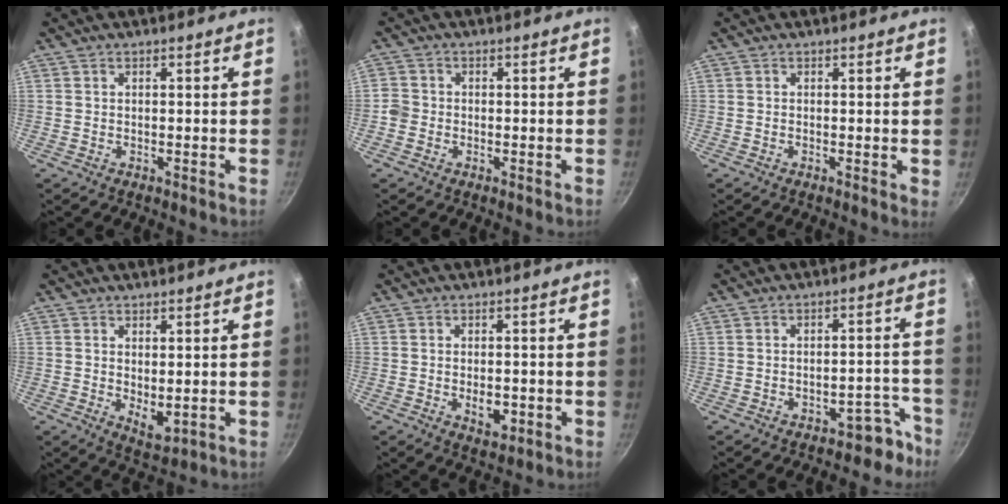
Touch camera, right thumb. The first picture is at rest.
{"total": 2.8, "force": [-1.1, 2.4, 1.0], "torque": [-0.013, 0.017, -0.027]}
{"total": 1.0, "force": [0.0, 0.1, 1.0], "torque": [-0.013, -0.003, -0.005]}
{"total": 4.4, "force": [0.6, 2.2, 3.8], "torque": [-0.055, -0.020, 0.015]}
{"total": 4.1, "force": [-0.9, 2.3, 3.3], "torque": [-0.040, 0.001, -0.009]}
{"total": 5.4, "force": [-4.0, 2.9, 2.2], "torque": [0.013, 0.063, -0.033]}